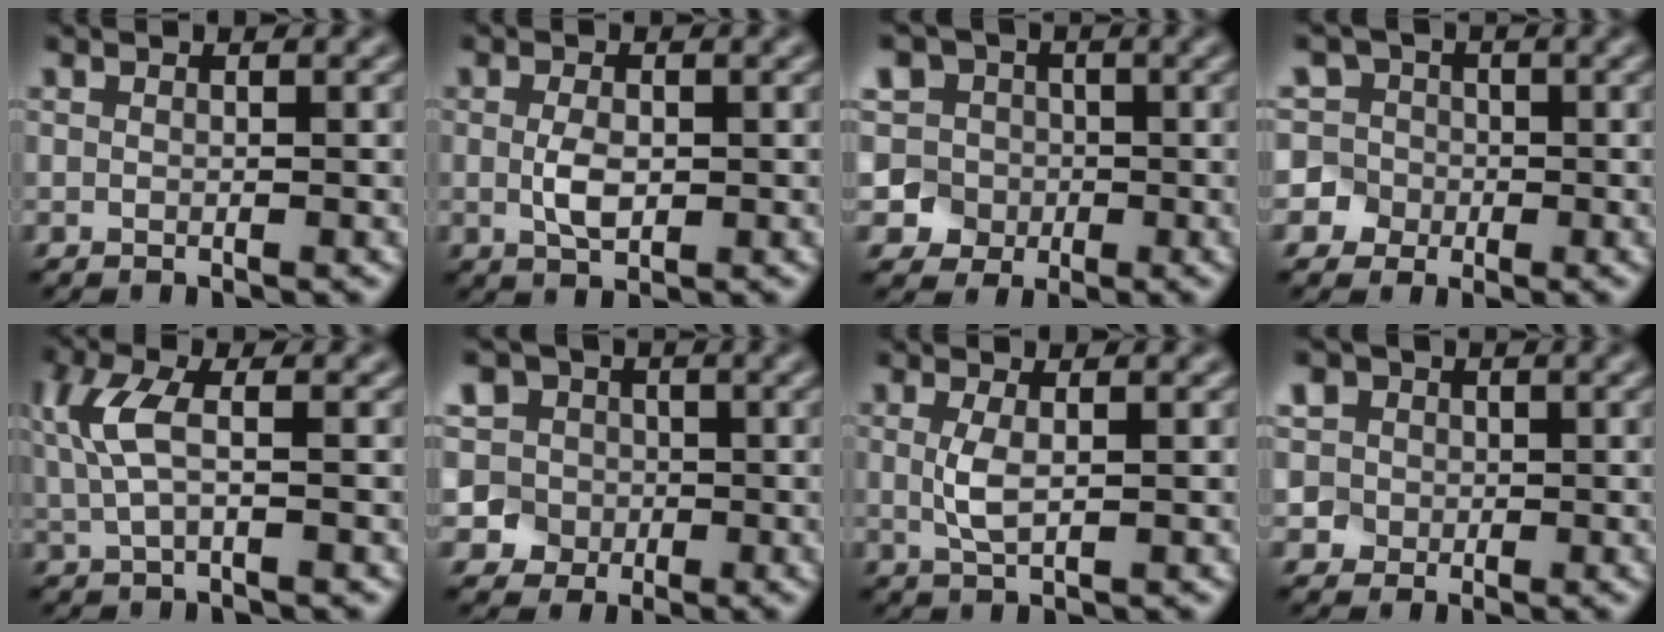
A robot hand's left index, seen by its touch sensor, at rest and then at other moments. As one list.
[{"total": 2.4, "force": [-0.1, 1.3, 2.1], "torque": [-0.046, -0.002, 0.000]}, {"total": 7.9, "force": [1.9, 7.1, 2.9], "torque": [-0.035, 0.029, -0.007]}, {"total": 6.4, "force": [-0.1, 6.3, 1.4], "torque": [-0.006, 0.036, -0.037]}, {"total": 3.9, "force": [0.7, 1.4, 3.6], "torque": [-0.088, 0.007, 0.011]}, {"total": 8.8, "force": [2.6, 7.7, 3.4], "torque": [-0.053, 0.034, 0.010]}, {"total": 2.1, "force": [0.2, 0.7, 2.0], "torque": [-0.050, 0.000, 0.004]}, {"total": 7.4, "force": [2.6, 6.3, 2.8], "torque": [-0.048, 0.028, 0.017]}]